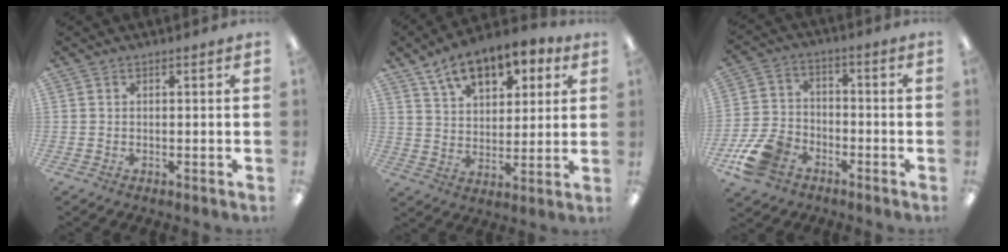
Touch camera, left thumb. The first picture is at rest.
{"total": 12.6, "force": [8.9, 6.8, 5.8], "torque": [-0.095, -0.043, 0.163]}
{"total": 10.7, "force": [-6.2, 7.1, 5.0], "torque": [-0.109, 0.039, -0.114]}